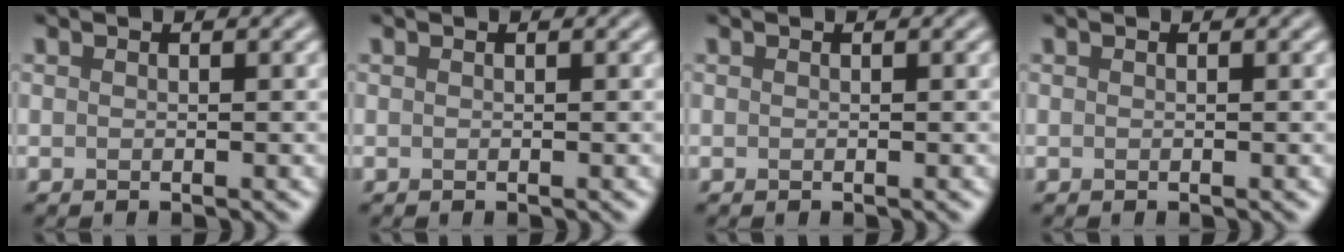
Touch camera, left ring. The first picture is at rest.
{"total": 0.0}
{"total": 0.0}
{"total": 0.0}